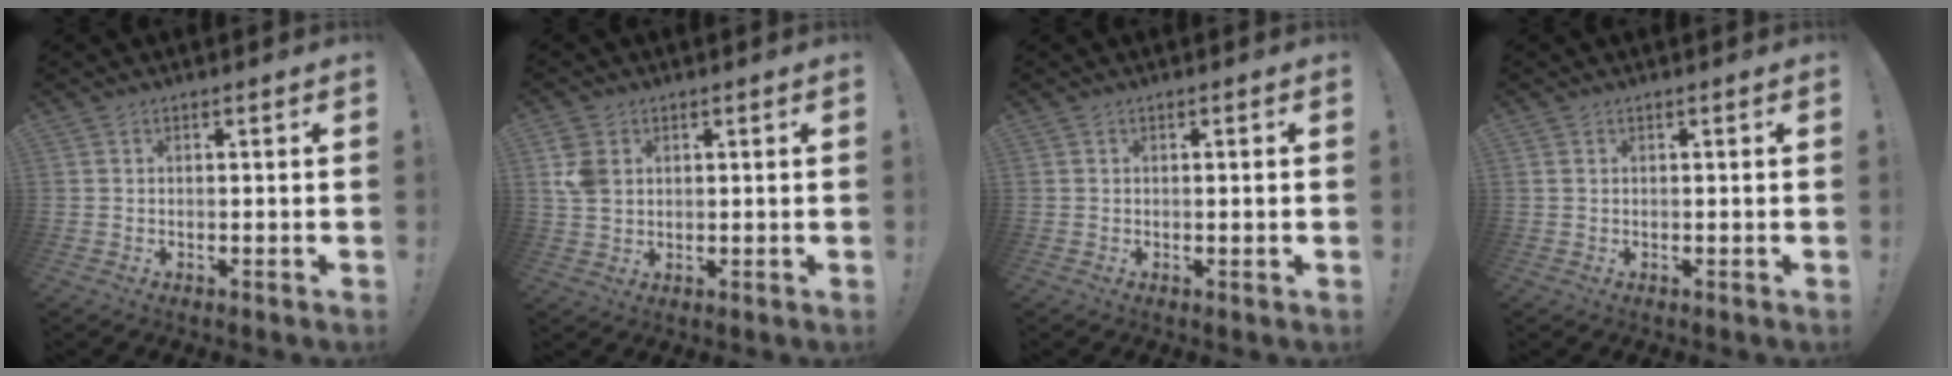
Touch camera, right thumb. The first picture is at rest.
{"total": 6.6, "force": [2.1, 5.0, 3.8], "torque": [-0.070, 0.004, 0.044]}
{"total": 0.9, "force": [-0.1, -0.3, 0.9], "torque": [-0.011, -0.003, -0.003]}
{"total": 0.5, "force": [0.3, 0.4, 0.2], "torque": [-0.008, 0.003, 0.006]}